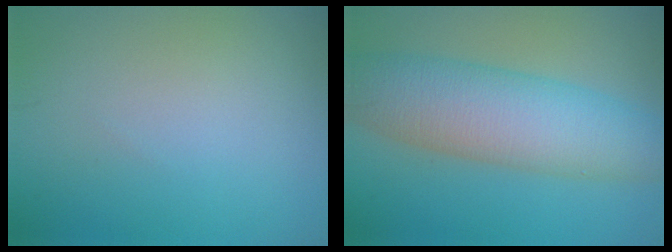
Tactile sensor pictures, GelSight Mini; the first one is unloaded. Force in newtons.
{"total": 8.7, "press": 8.7, "slide": 0.3}